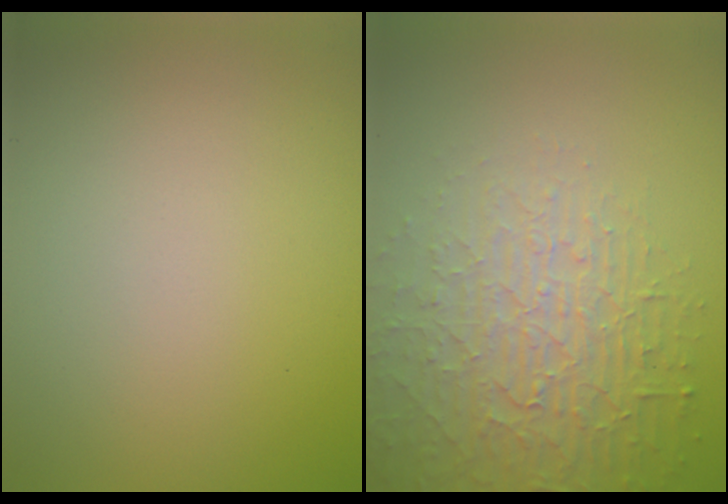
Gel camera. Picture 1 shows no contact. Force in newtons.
{"total": 4.9, "press": 4.8, "slide": 1.3}